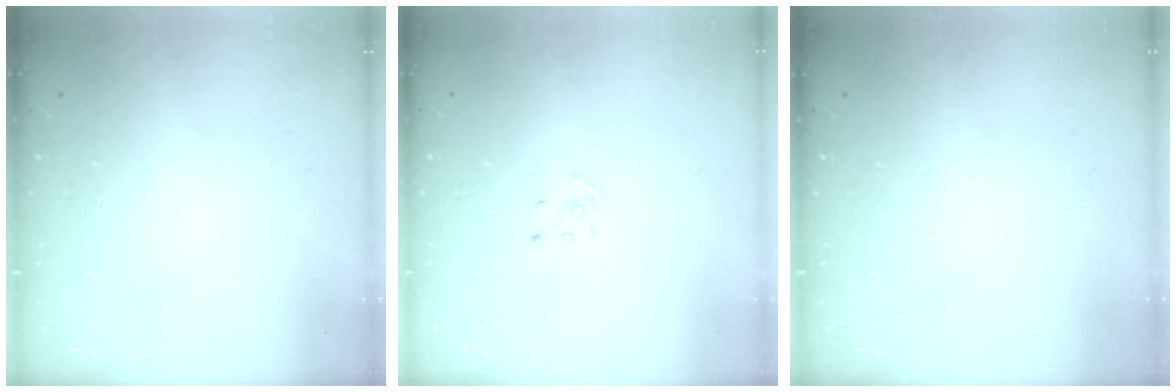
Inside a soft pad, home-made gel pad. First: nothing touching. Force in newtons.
{"total": 2.9, "press": 2.9, "slide": 0.2}
{"total": 0.0}